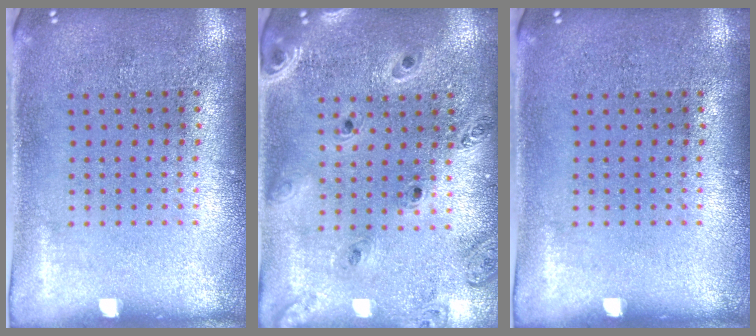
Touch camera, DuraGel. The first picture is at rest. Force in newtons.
{"total": 1.3, "press": 1.3, "slide": 0.2}
{"total": 0.0}